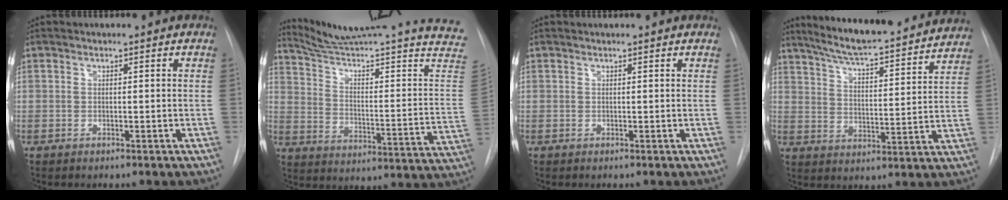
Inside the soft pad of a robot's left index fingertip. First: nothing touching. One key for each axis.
{"total": 28.8, "fx": 26.0, "fy": -2.1, "fz": 12.1, "tx": -0.183, "ty": -0.125, "tz": 0.344}
{"total": 2.4, "fx": 2.3, "fy": 0.0, "fz": 0.5, "tx": -0.011, "ty": 0.019, "tz": 0.027}
{"total": 23.1, "fx": 20.9, "fy": 2.7, "fz": 9.4, "tx": -0.148, "ty": -0.018, "tz": 0.281}